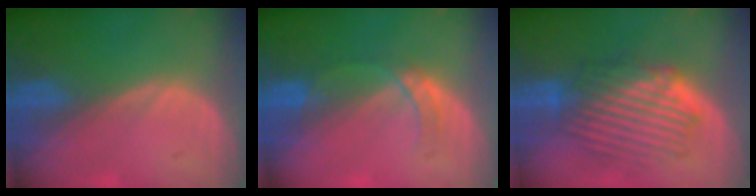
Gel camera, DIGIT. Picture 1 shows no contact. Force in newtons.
{"total": 3.0, "press": 3.0, "slide": 0.3}
{"total": 8.3, "press": 8.0, "slide": 2.4}